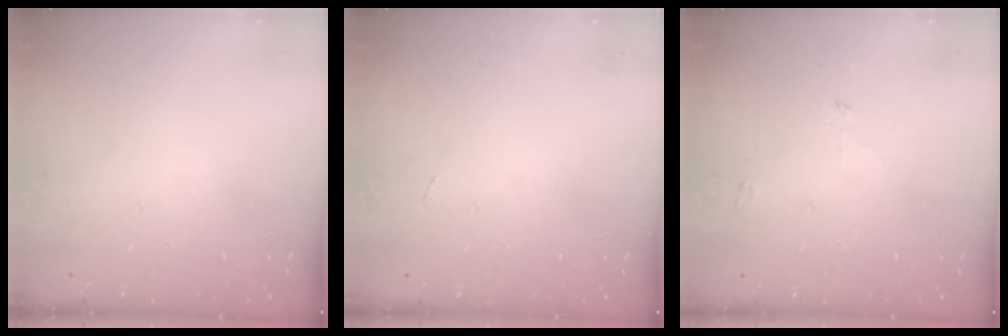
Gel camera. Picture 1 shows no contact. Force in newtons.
{"total": 2.8, "press": 2.4, "slide": 1.4}
{"total": 2.7, "press": 2.7, "slide": 0.3}